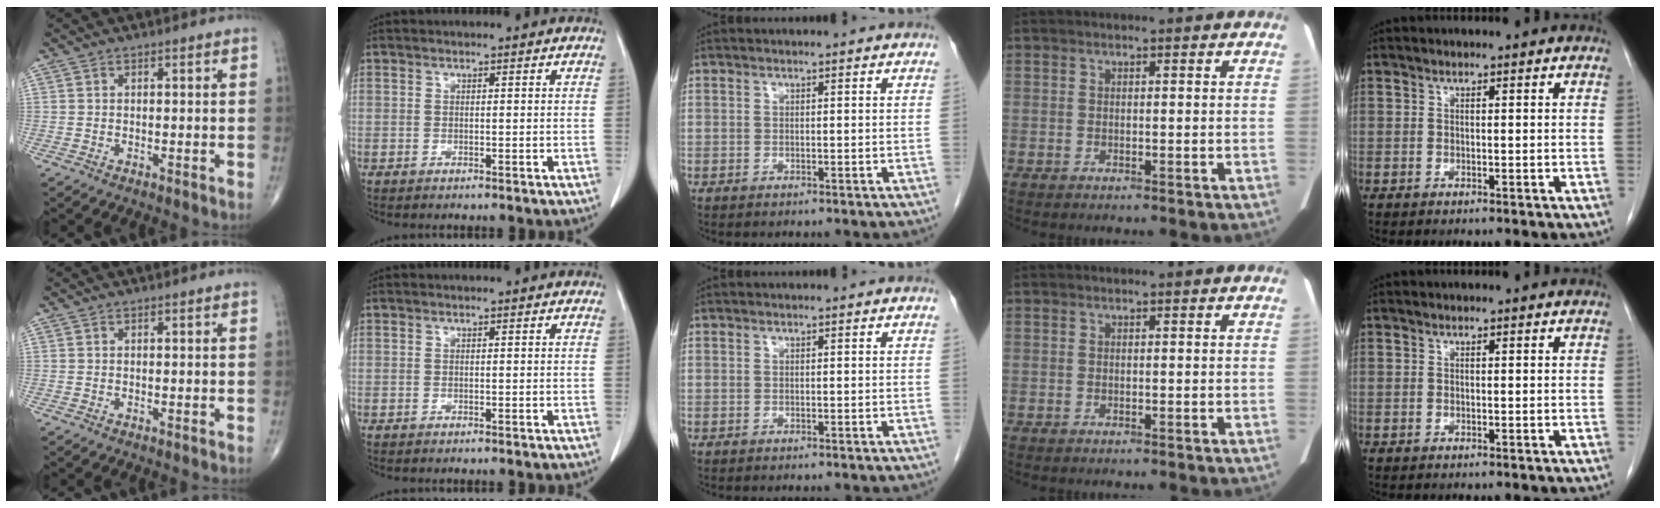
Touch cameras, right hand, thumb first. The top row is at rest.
{}